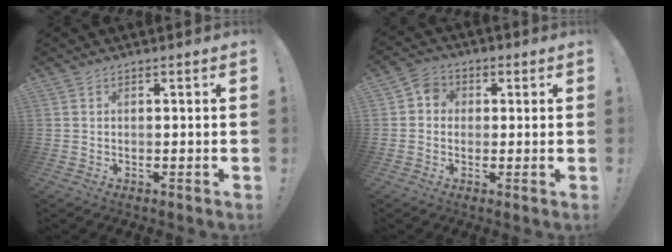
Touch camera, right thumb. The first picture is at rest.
{"total": 4.8, "force": [-0.5, 4.4, 1.9], "torque": [-0.022, 0.016, -0.010]}